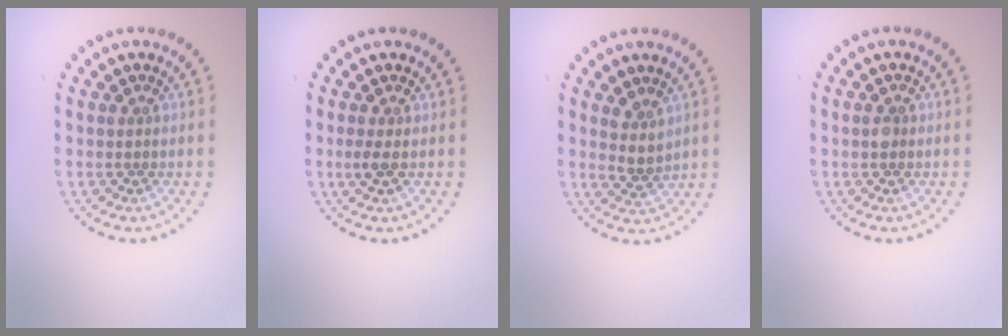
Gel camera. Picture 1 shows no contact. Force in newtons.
{"total": 1.0, "press": 1.0, "slide": 0.3}
{"total": 2.3, "press": 1.8, "slide": 1.5}
{"total": 0.9, "press": 0.9, "slide": 0.0}